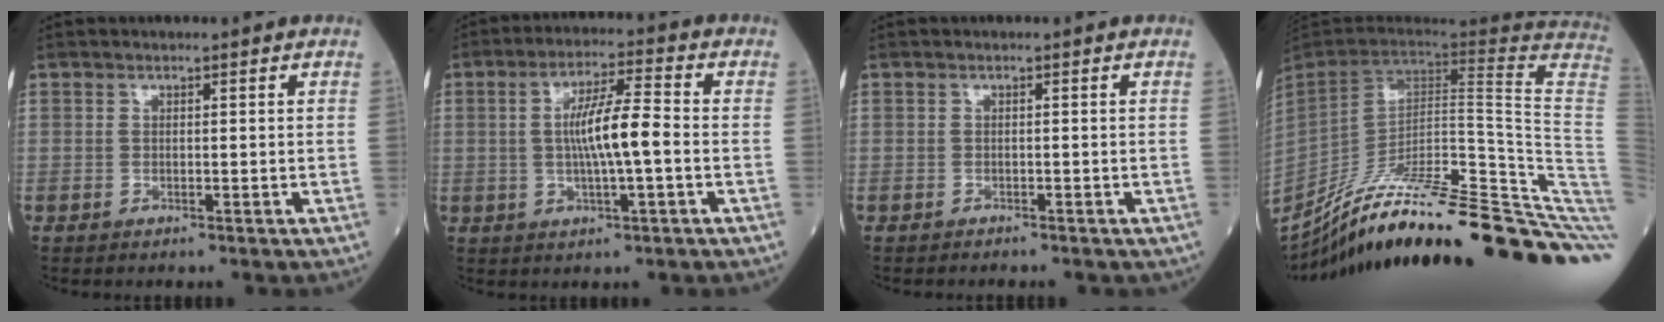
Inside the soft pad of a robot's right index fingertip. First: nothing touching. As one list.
[{"total": 8.3, "force": [-0.4, 0.6, 8.3], "torque": [-0.149, 0.007, -0.011]}, {"total": 2.4, "force": [-2.1, 0.9, 0.9], "torque": [-0.019, -0.003, -0.020]}, {"total": 37.5, "force": [-28.9, -0.3, 24.0], "torque": [-0.214, -0.050, -0.406]}]